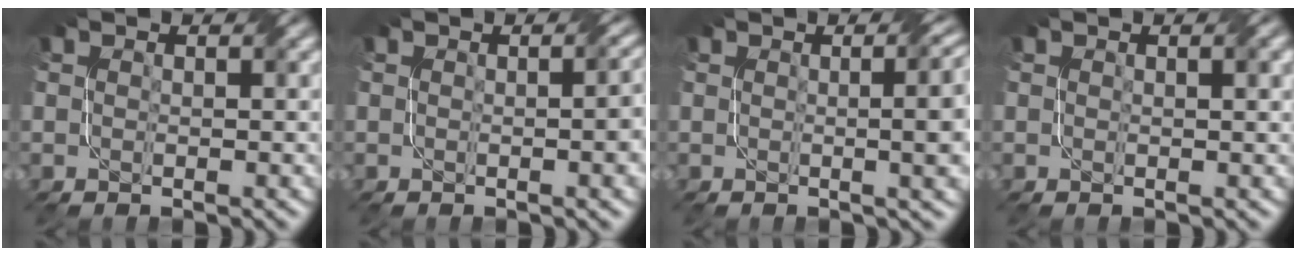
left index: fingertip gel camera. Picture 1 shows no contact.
{"total": 3.2, "force": [-0.1, 1.0, 3.0], "torque": [-0.024, 0.010, -0.002]}
{"total": 8.2, "force": [0.6, 3.4, 7.4], "torque": [-0.034, 0.023, 0.001]}
{"total": 1.3, "force": [0.7, 0.2, 1.0], "torque": [-0.013, 0.003, 0.012]}